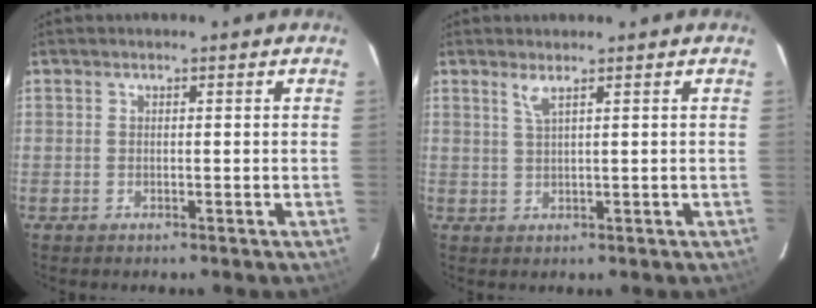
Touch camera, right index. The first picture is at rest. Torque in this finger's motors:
{"motor_torque": [0.08, 0.04, 0.03, 0.05]}